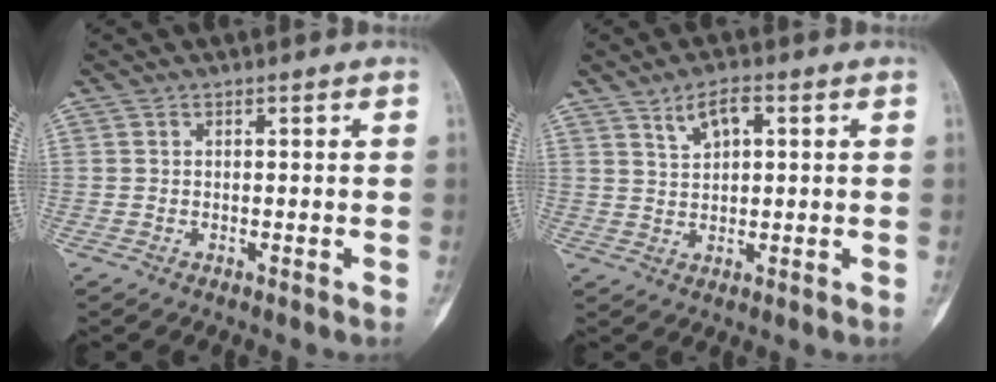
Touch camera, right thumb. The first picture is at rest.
{"total": 5.0, "force": [2.4, 2.3, 3.7], "torque": [-0.062, -0.004, 0.046]}